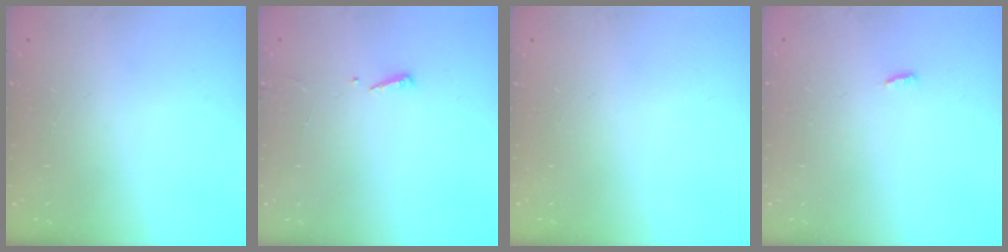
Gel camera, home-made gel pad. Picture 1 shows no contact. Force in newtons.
{"total": 2.4, "press": 2.4, "slide": 0.2}
{"total": 0.0}
{"total": 2.8, "press": 2.7, "slide": 0.8}